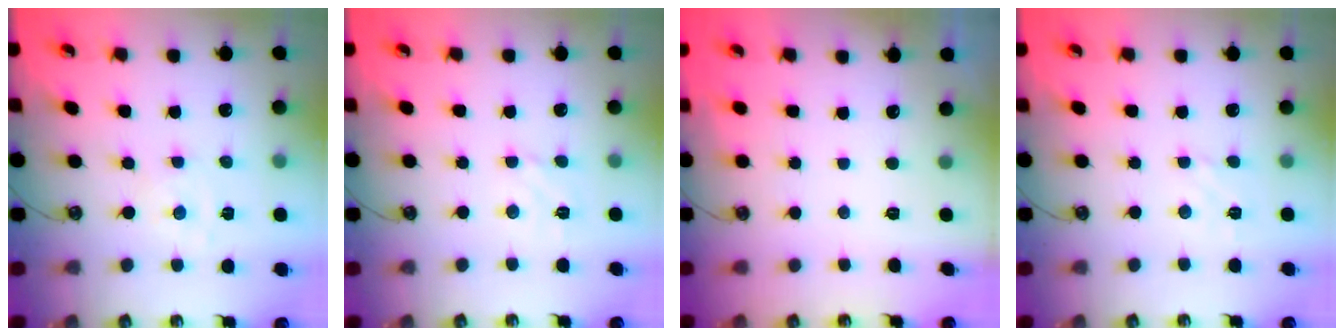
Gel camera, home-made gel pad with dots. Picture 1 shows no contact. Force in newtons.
{"total": 2.5, "press": 2.5, "slide": 0.3}
{"total": 0.0}
{"total": 1.8, "press": 1.7, "slide": 0.5}